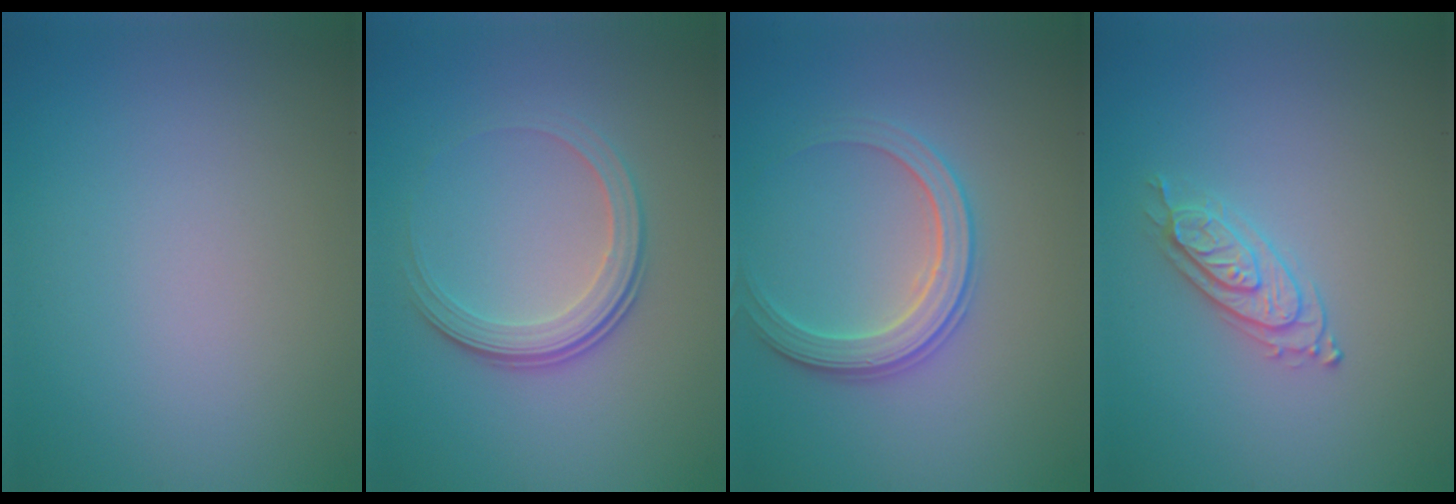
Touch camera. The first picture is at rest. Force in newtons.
{"total": 3.5, "press": 2.6, "slide": 2.4}
{"total": 3.0, "press": 2.9, "slide": 0.3}
{"total": 2.2, "press": 2.2, "slide": 0.5}